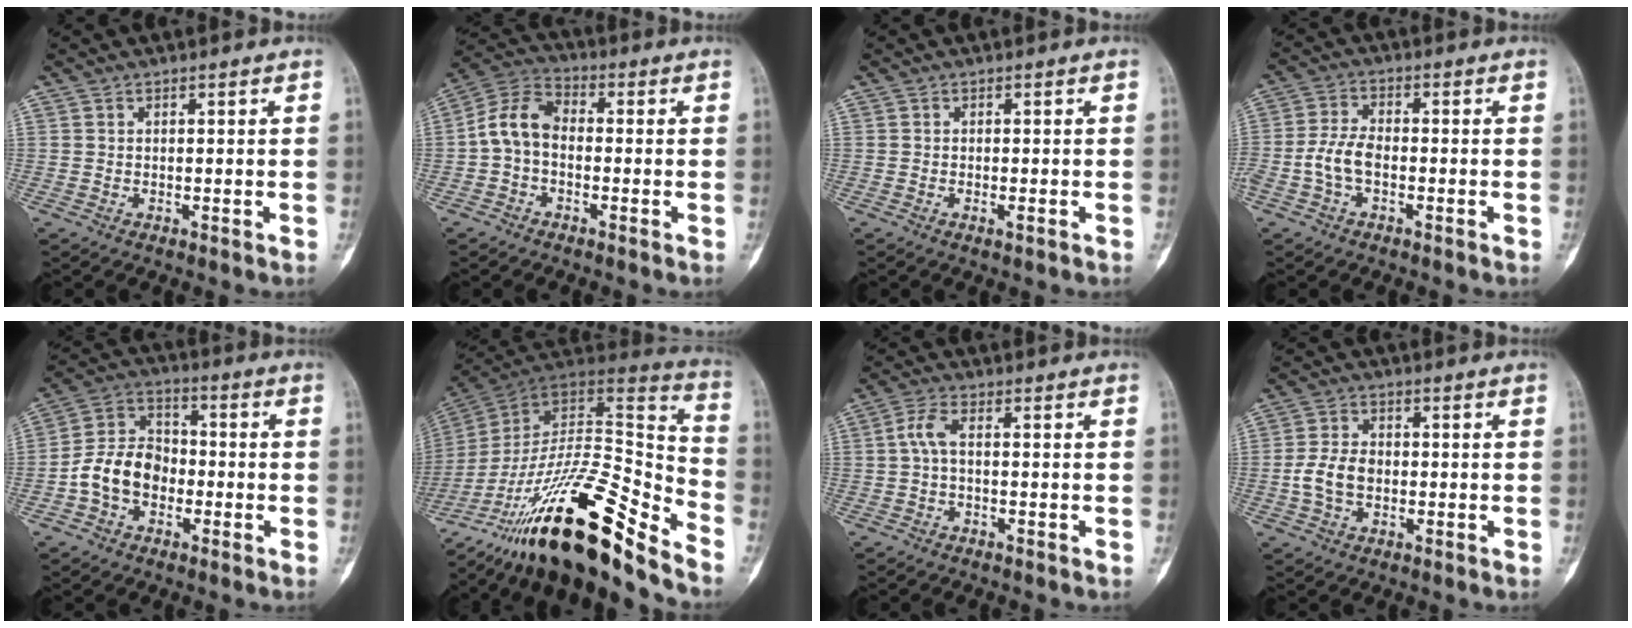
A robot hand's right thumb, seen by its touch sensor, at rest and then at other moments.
{"total": 8.3, "force": [-1.0, 5.6, 6.0], "torque": [-0.108, 0.030, -0.036]}
{"total": 1.1, "force": [-0.5, 0.3, 1.0], "torque": [-0.018, -0.001, -0.007]}
{"total": 5.7, "force": [-1.7, 3.2, 4.5], "torque": [-0.096, 0.021, -0.040]}
{"total": 10.7, "force": [-3.0, 7.9, 6.5], "torque": [-0.104, 0.041, -0.066]}
{"total": 29.3, "force": [-20.1, 7.2, 20.0], "torque": [-0.288, 0.086, -0.333]}
{"total": 3.5, "force": [-0.3, 1.3, 3.2], "torque": [-0.075, 0.009, -0.010]}
{"total": 6.2, "force": [-1.0, 4.3, 4.4], "torque": [-0.087, 0.015, -0.022]}